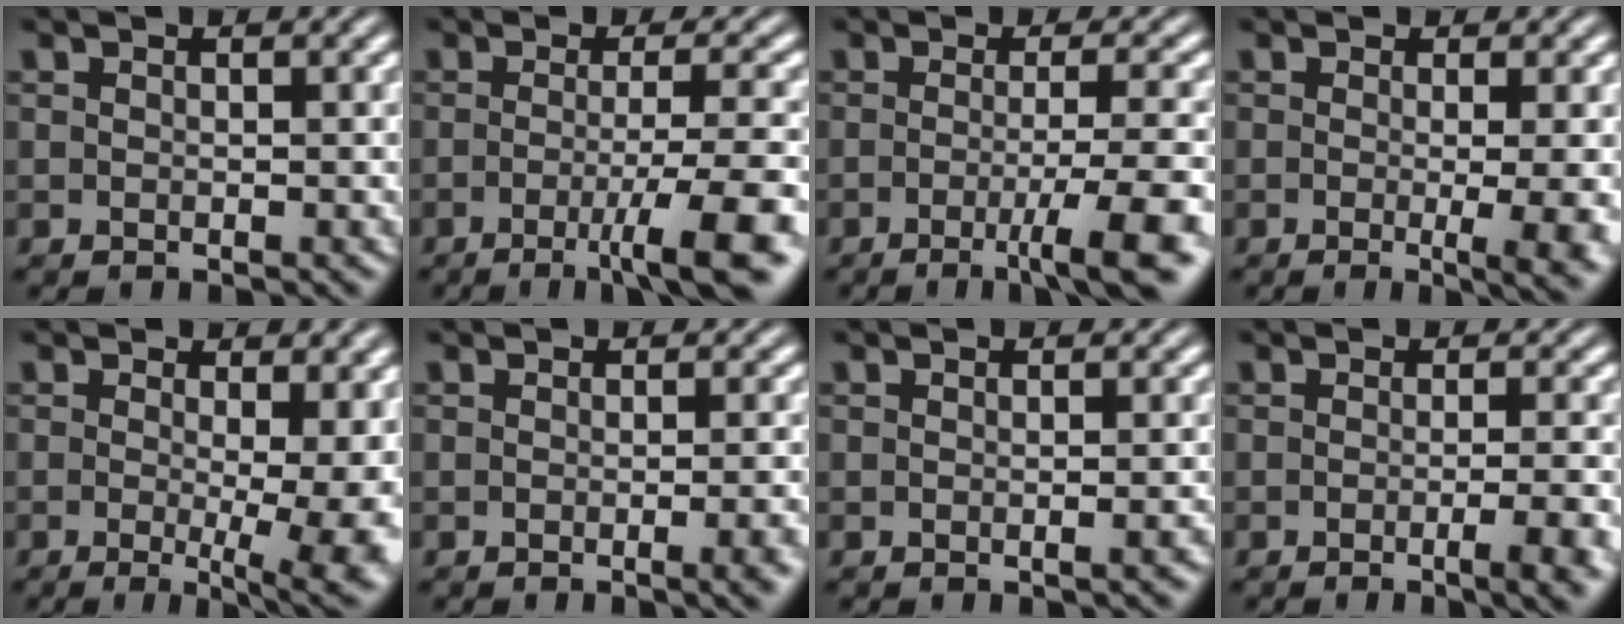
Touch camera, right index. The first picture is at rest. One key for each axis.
{"total": 6.3, "fx": -3.0, "fy": 0.0, "fz": 5.6, "tx": -0.066, "ty": -0.010, "tz": -0.043}
{"total": 5.7, "fx": -2.8, "fy": -0.2, "fz": 5.0, "tx": -0.059, "ty": -0.008, "tz": -0.040}
{"total": 4.6, "fx": -1.5, "fy": 0.3, "fz": 4.3, "tx": -0.050, "ty": -0.015, "tz": -0.021}
{"total": 6.0, "fx": -2.2, "fy": 1.1, "fz": 5.5, "tx": -0.071, "ty": -0.030, "tz": -0.026}
{"total": 1.7, "fx": -0.9, "fy": -0.3, "fz": 1.3, "tx": -0.020, "ty": 0.002, "tz": -0.015}
{"total": 0.6, "fx": -0.5, "fy": -0.1, "fz": 0.3, "tx": -0.009, "ty": 0.001, "tz": -0.009}
{"total": 3.1, "fx": -1.6, "fy": -0.2, "fz": 2.6, "tx": -0.029, "ty": -0.002, "tz": -0.025}